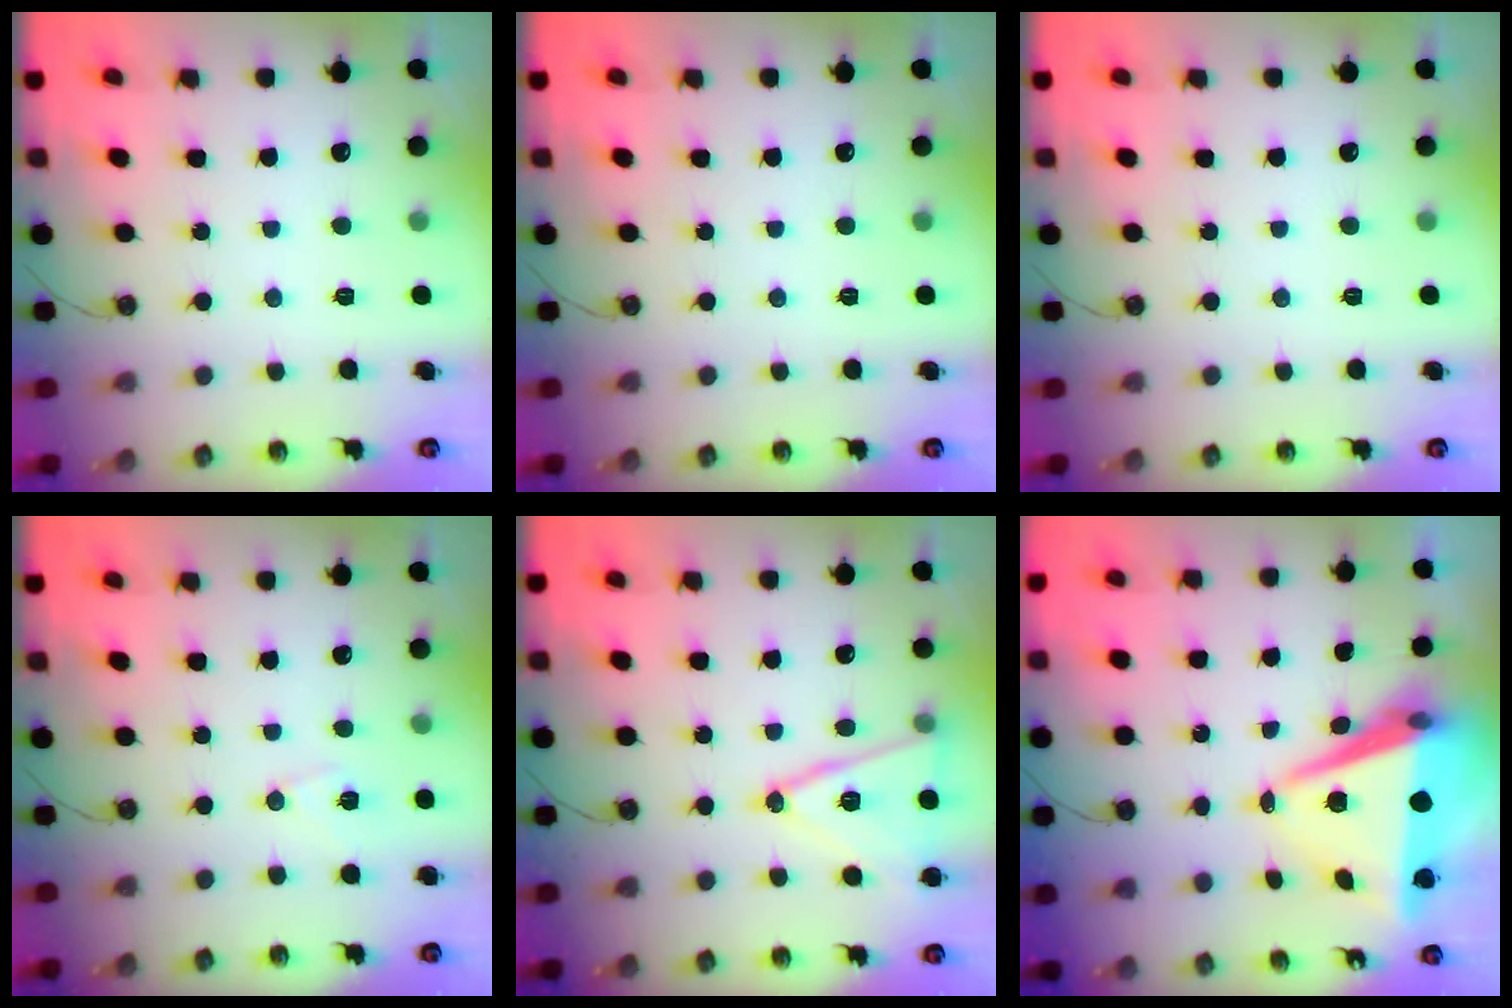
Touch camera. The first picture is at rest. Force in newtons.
{"total": 0.0}
{"total": 0.0}
{"total": 6.4, "press": 6.3, "slide": 1.2}
{"total": 14.9, "press": 14.6, "slide": 3.1}
{"total": 11.4, "press": 10.6, "slide": 4.1}